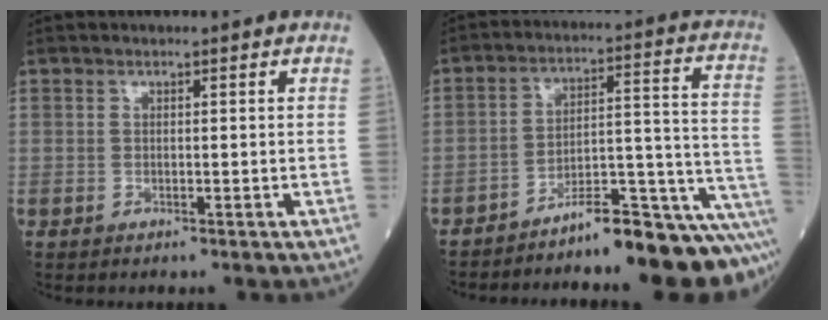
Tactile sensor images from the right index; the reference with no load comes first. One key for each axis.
{"total": 14.0, "fx": -12.3, "fy": 0.0, "fz": 6.6, "tx": -0.062, "ty": 0.054, "tz": -0.184}